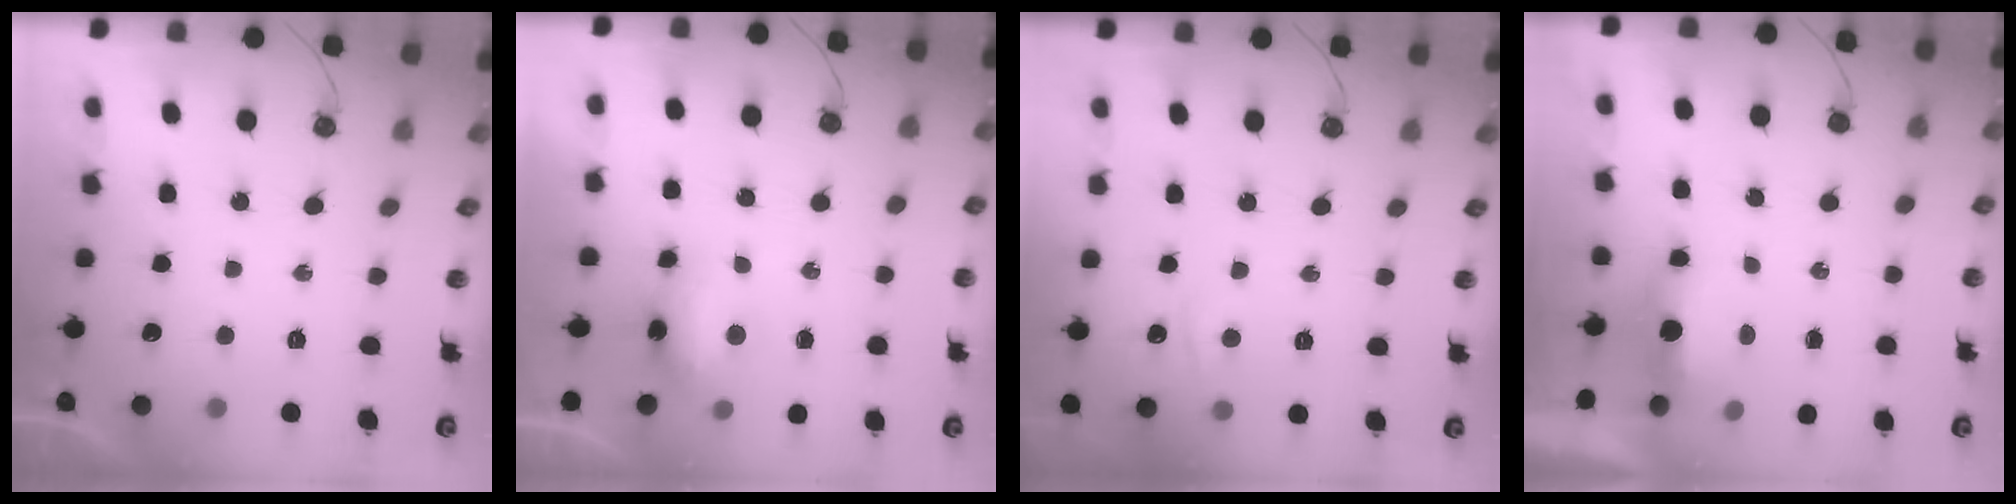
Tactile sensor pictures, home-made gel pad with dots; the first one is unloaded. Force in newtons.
{"total": 7.6, "press": 7.3, "slide": 1.8}
{"total": 4.9, "press": 4.8, "slide": 0.6}
{"total": 7.7, "press": 5.5, "slide": 5.4}